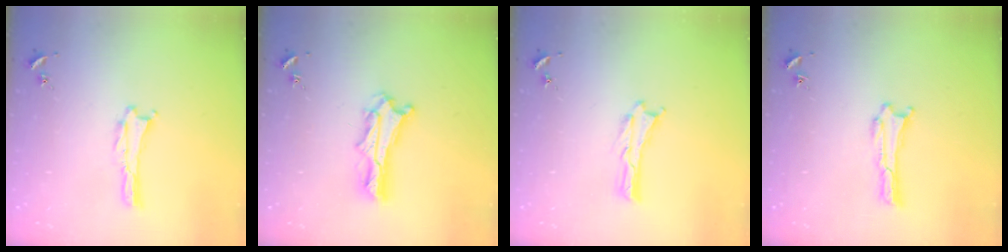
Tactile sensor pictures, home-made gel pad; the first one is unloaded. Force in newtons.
{"total": 5.2, "press": 5.2, "slide": 0.6}
{"total": 0.0}
{"total": 0.0}